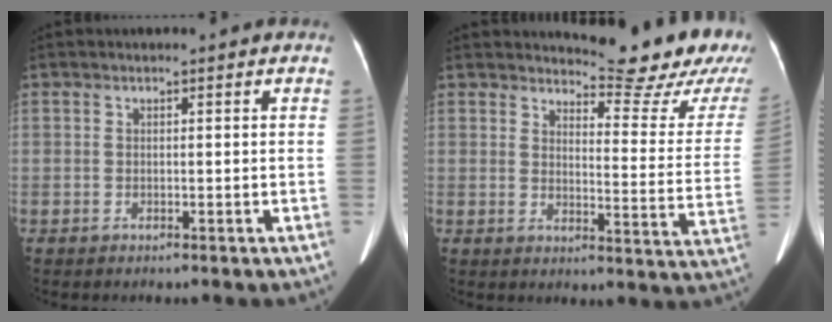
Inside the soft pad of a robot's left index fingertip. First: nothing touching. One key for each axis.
{"total": 15.2, "fx": 14.5, "fy": 1.1, "fz": 4.6, "tx": -0.050, "ty": -0.095, "tz": 0.151}